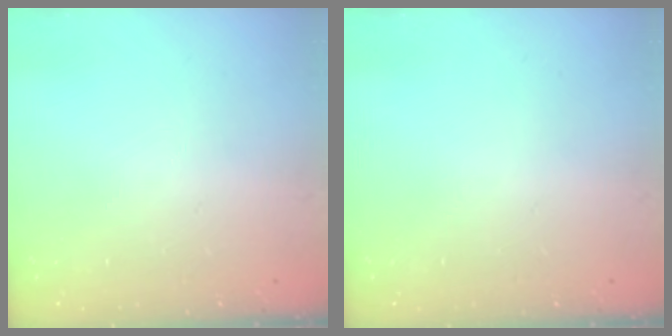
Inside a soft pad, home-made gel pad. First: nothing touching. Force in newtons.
{"total": 0.0}